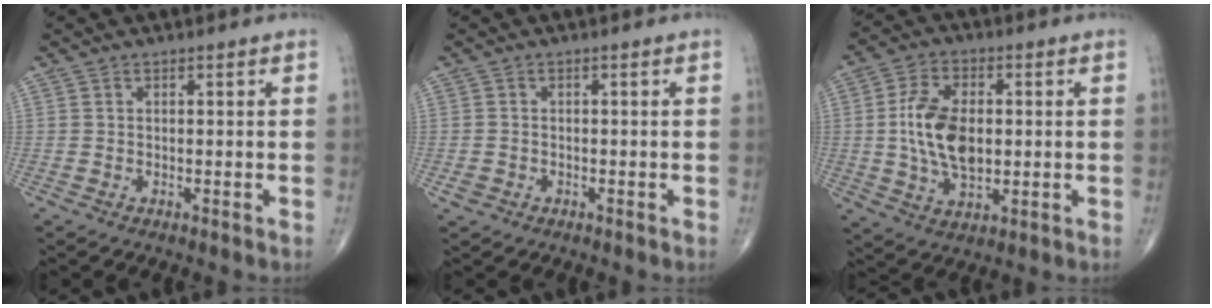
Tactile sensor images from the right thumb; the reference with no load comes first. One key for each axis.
{"total": 1.8, "fx": -0.7, "fy": 1.5, "fz": 0.6, "tx": -0.008, "ty": 0.007, "tz": -0.011}
{"total": 12.6, "fx": 0.4, "fy": 7.5, "fz": 10.1, "tx": -0.178, "ty": 0.001, "tz": 0.012}